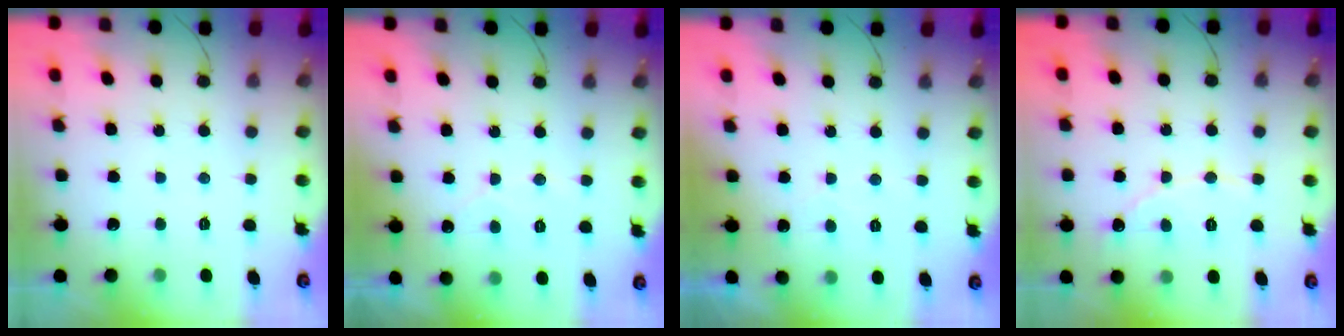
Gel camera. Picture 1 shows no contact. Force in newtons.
{"total": 3.8, "press": 3.8, "slide": 0.3}
{"total": 2.3, "press": 2.3, "slide": 0.1}
{"total": 7.5, "press": 7.4, "slide": 0.6}